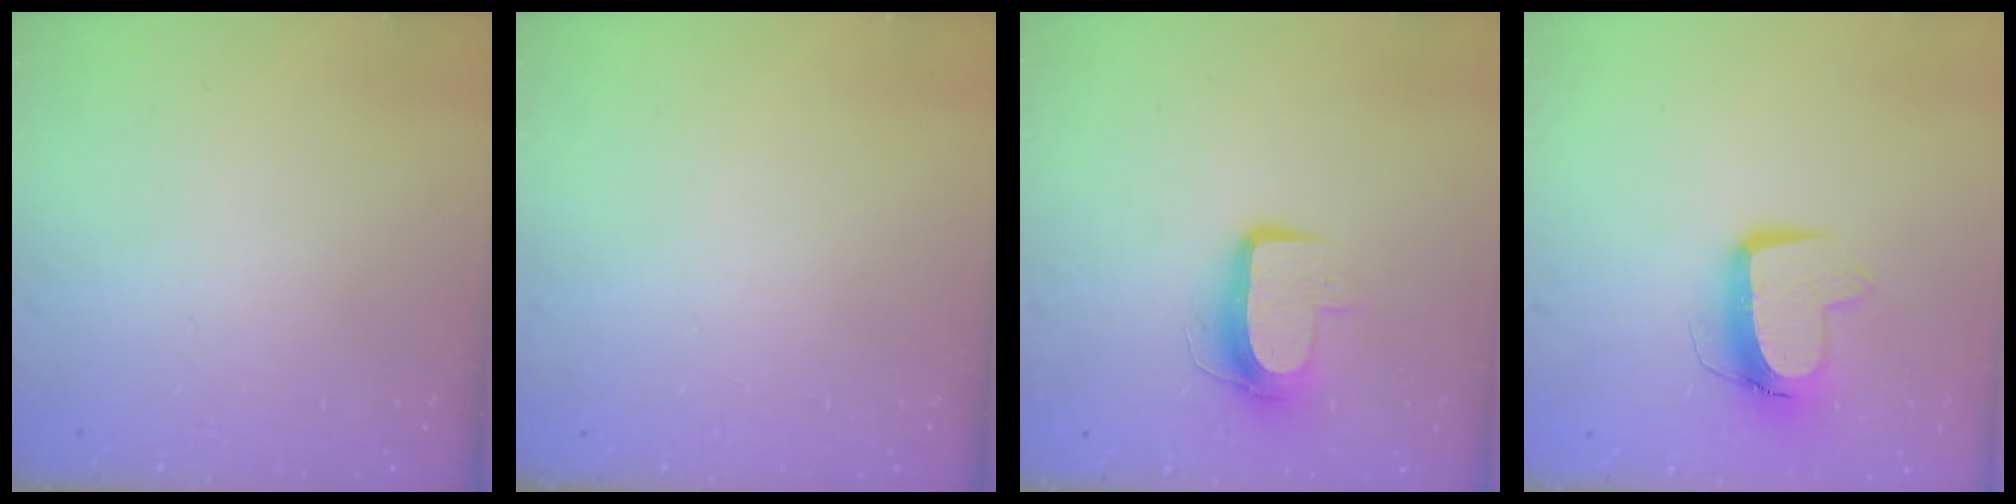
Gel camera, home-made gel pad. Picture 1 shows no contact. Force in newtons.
{"total": 0.0}
{"total": 9.7, "press": 9.7, "slide": 0.8}
{"total": 10.9, "press": 10.8, "slide": 1.2}